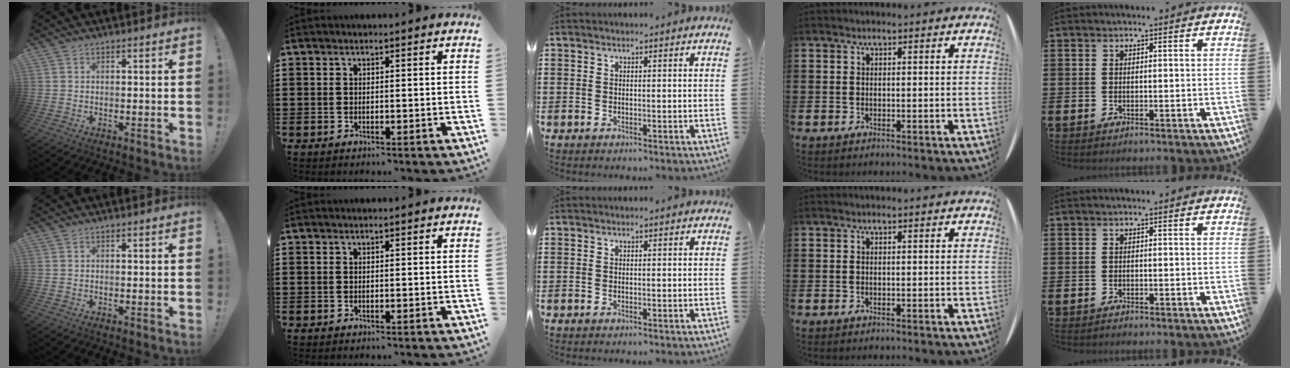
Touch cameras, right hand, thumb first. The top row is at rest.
{}